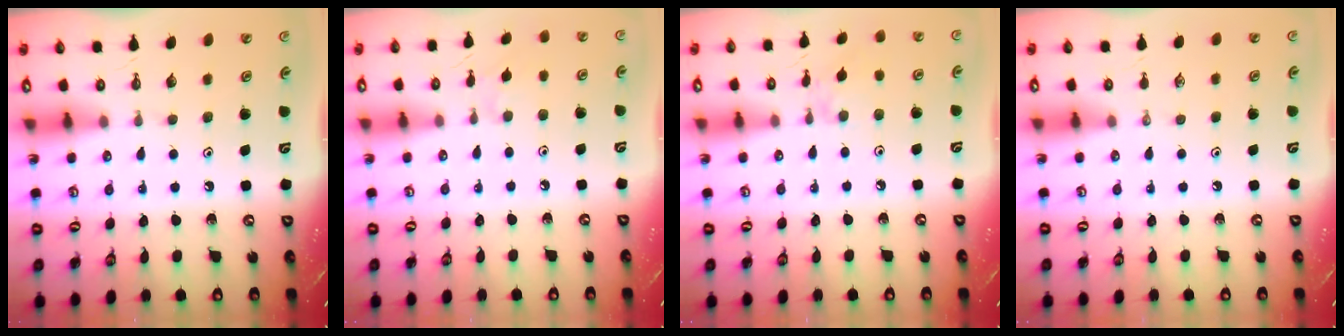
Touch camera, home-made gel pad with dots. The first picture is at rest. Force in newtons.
{"total": 2.8, "press": 2.8, "slide": 0.5}
{"total": 2.4, "press": 2.3, "slide": 0.5}
{"total": 0.0}